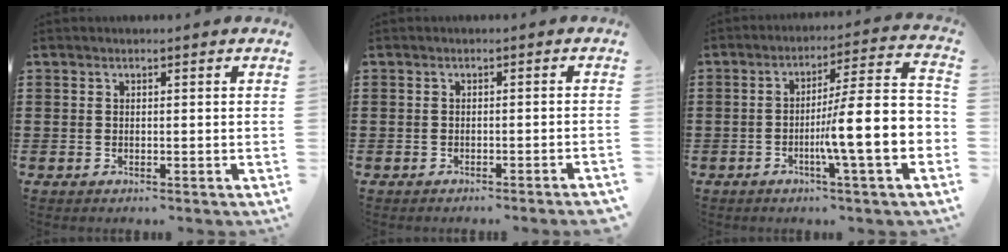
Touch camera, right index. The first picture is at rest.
{"total": 1.2, "force": [-1.1, -0.2, 0.4], "torque": [-0.008, -0.001, -0.021]}
{"total": 11.4, "force": [-3.2, 0.4, 10.9], "torque": [-0.167, -0.031, -0.067]}